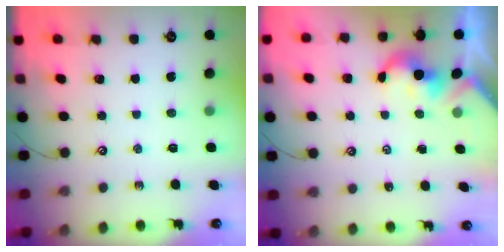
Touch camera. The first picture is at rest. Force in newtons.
{"total": 2.0, "press": 2.0, "slide": 0.3}